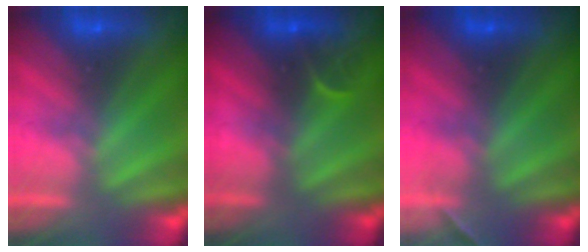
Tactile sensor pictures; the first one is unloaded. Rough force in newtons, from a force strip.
{"total": 2.8}
{"total": 1.7}